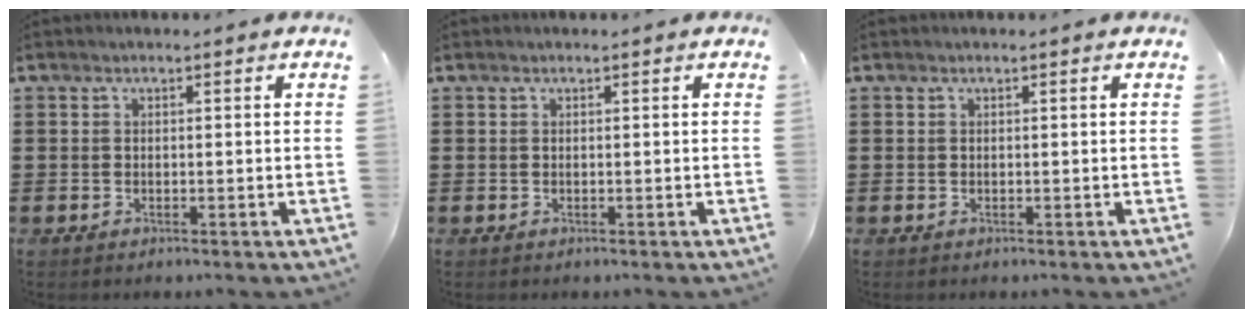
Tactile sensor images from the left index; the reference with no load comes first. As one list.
[{"total": 0.0}, {"total": 0.0}]